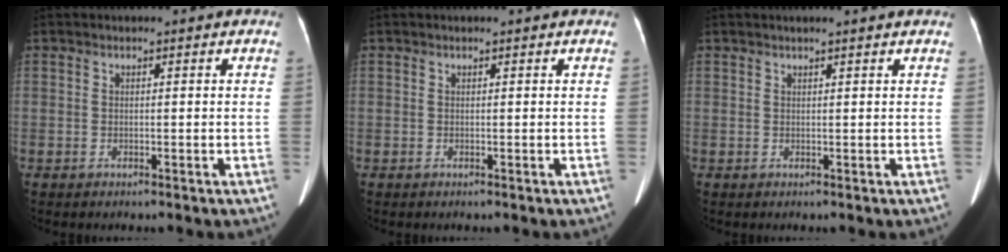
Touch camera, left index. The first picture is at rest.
{"total": 0.0}
{"total": 2.4, "force": [2.1, -0.3, 1.2], "torque": [-0.021, 0.012, 0.024]}